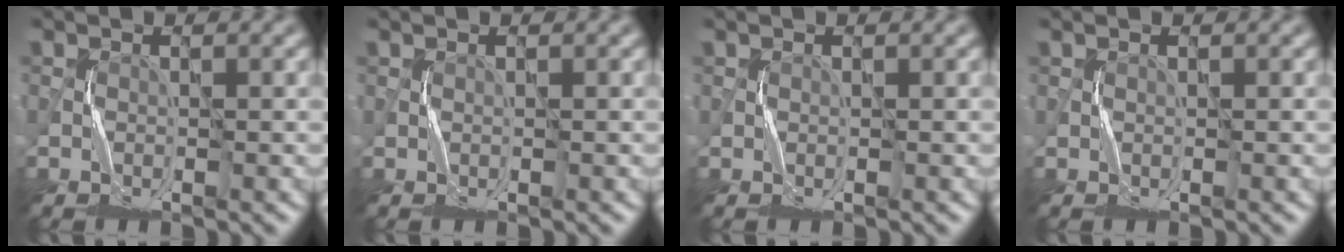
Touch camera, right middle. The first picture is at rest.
{"total": 0.0}
{"total": 0.0}
{"total": 0.0}